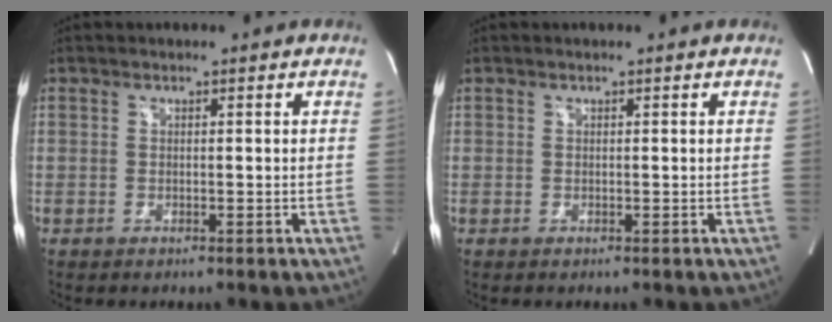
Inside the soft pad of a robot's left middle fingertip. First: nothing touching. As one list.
[{"total": 0.0}]